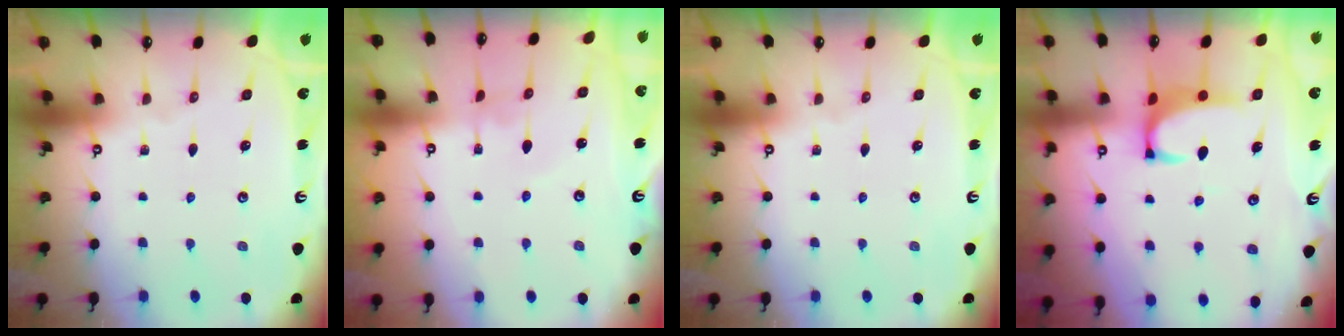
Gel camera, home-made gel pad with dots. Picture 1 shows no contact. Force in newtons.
{"total": 2.1, "press": 2.1, "slide": 0.0}
{"total": 0.0}
{"total": 3.0, "press": 2.9, "slide": 0.8}